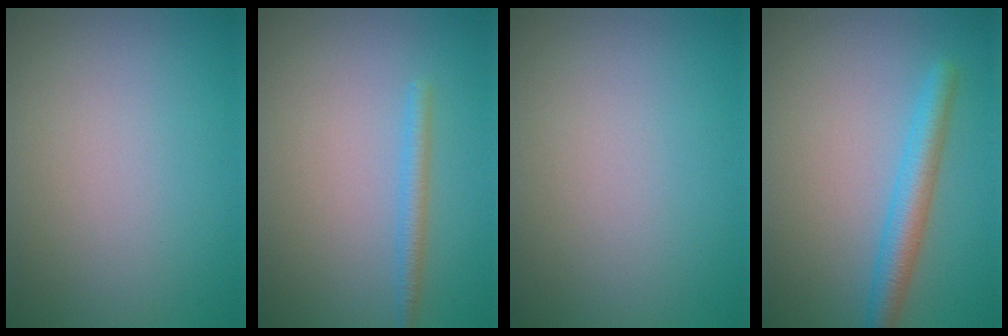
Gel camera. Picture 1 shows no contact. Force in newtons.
{"total": 1.6, "press": 1.6, "slide": 0.0}
{"total": 0.0}
{"total": 3.3, "press": 3.3, "slide": 0.1}